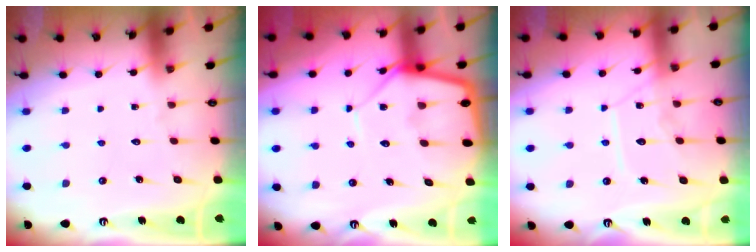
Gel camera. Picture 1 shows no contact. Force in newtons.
{"total": 10.5, "press": 10.5, "slide": 0.6}
{"total": 10.3, "press": 10.3, "slide": 0.4}